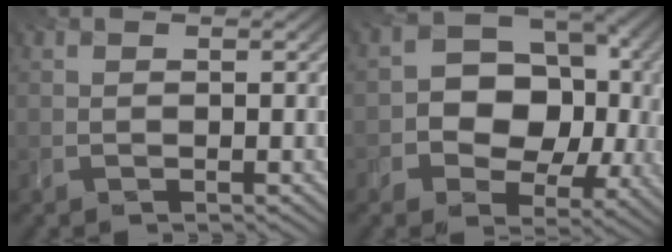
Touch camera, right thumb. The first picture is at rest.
{"total": 10.9, "force": [-0.4, 8.5, 6.8], "torque": [-0.094, -0.009, -0.022]}